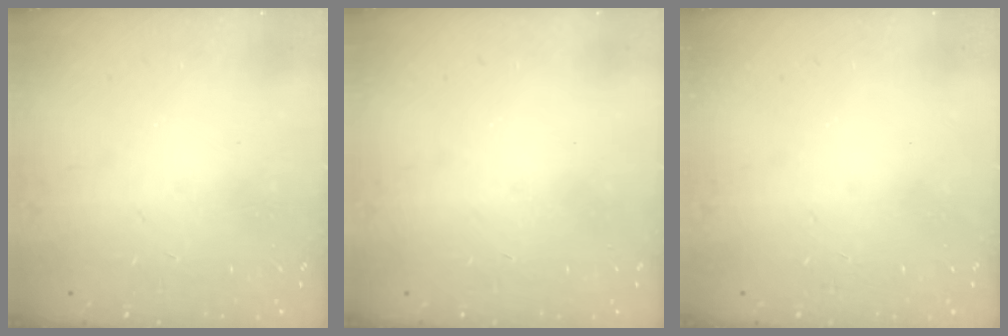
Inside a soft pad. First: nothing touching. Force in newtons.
{"total": 0.0}
{"total": 0.0}